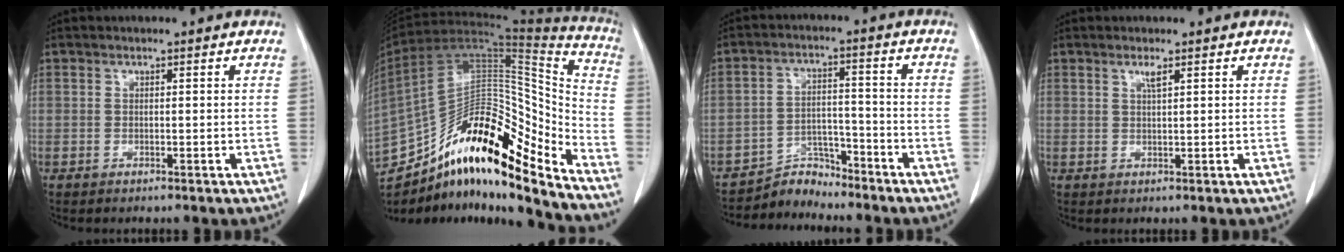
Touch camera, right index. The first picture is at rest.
{"total": 25.3, "force": [-17.8, 6.4, 16.8], "torque": [-0.309, 0.027, -0.299]}
{"total": 5.1, "force": [-4.9, 1.1, -0.8], "torque": [0.019, 0.015, -0.083]}
{"total": 1.4, "force": [0.8, -0.1, 1.1], "torque": [-0.023, 0.000, 0.016]}